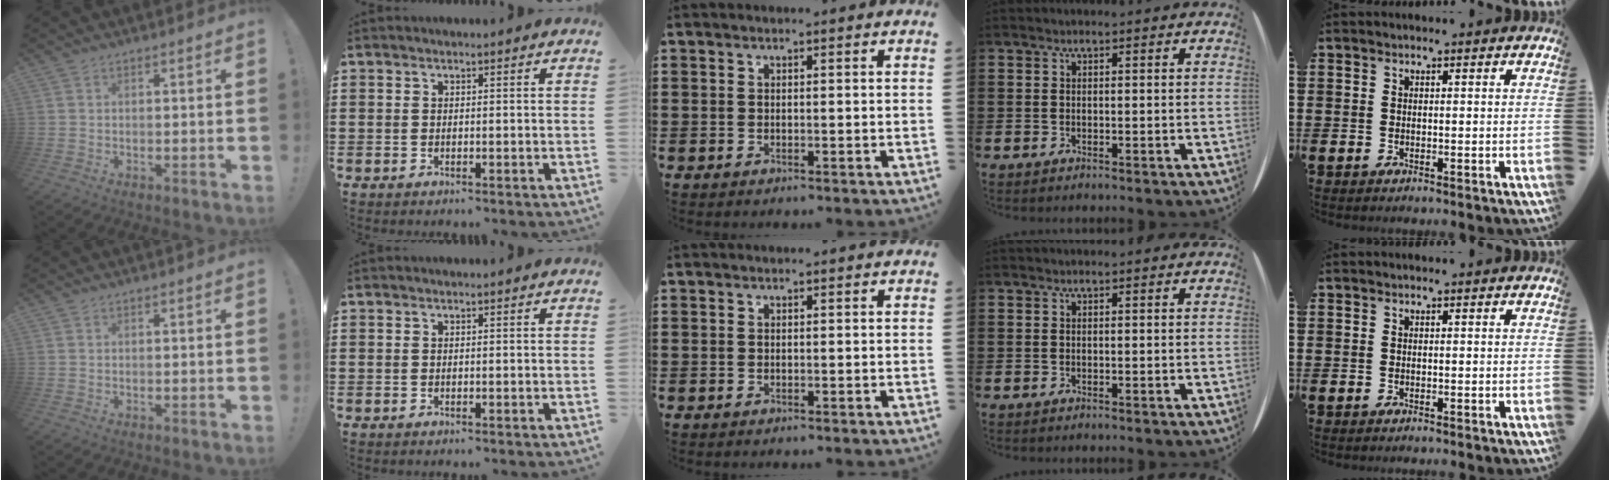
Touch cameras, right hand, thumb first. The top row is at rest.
{}